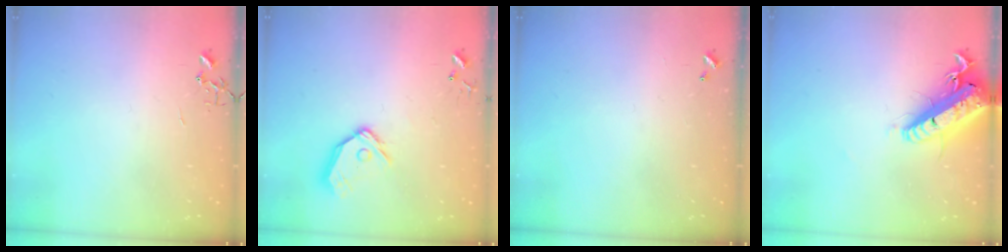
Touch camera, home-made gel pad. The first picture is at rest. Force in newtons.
{"total": 12.7, "press": 12.5, "slide": 2.0}
{"total": 0.0}
{"total": 23.1, "press": 22.6, "slide": 5.0}